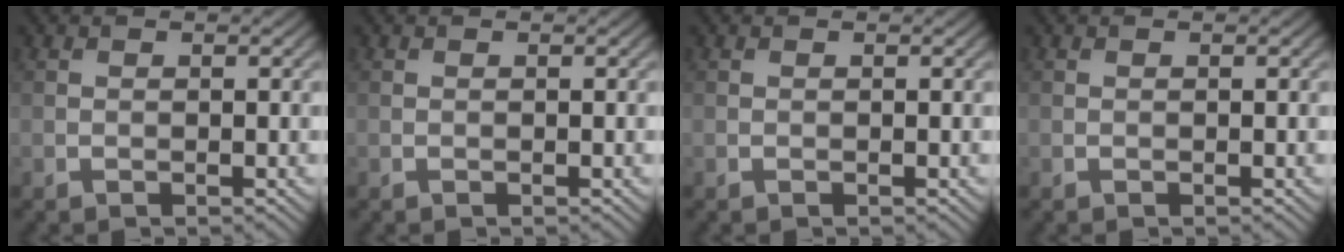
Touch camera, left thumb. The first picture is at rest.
{"total": 0.0}
{"total": 0.0}
{"total": 0.0}